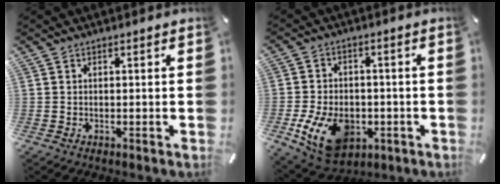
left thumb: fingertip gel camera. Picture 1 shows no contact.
{"total": 13.1, "force": [-4.3, 9.1, 8.4], "torque": [-0.165, 0.012, -0.074]}